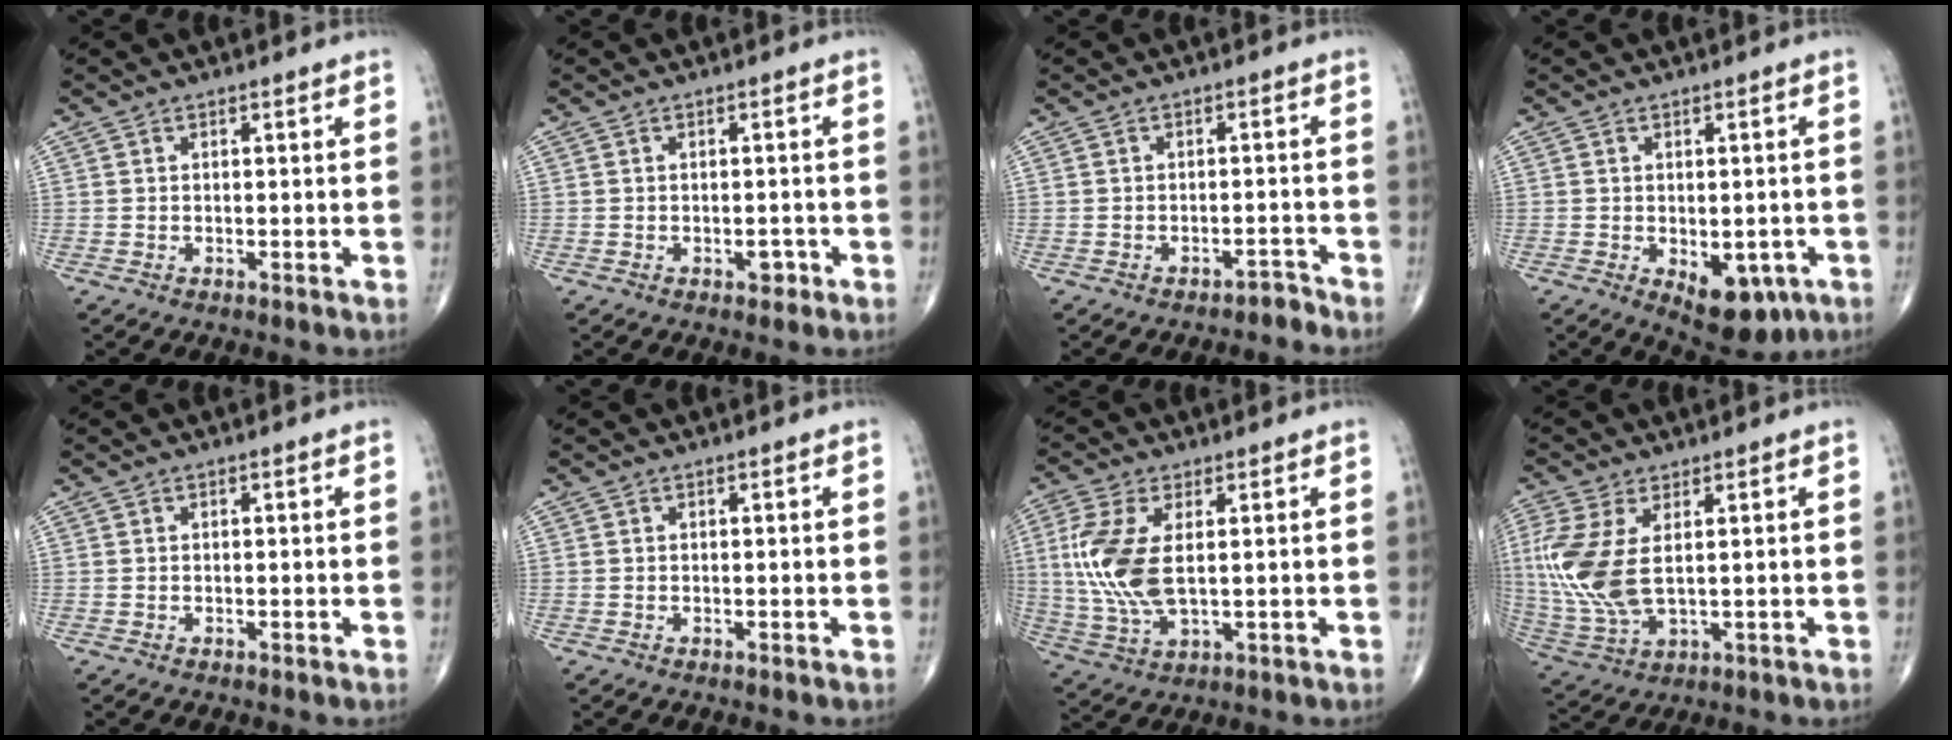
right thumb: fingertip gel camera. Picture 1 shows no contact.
{"total": 1.9, "force": [-0.9, 1.2, 1.3], "torque": [-0.009, 0.003, -0.011]}
{"total": 2.0, "force": [-1.8, 0.8, 0.0], "torque": [0.005, 0.019, -0.023]}
{"total": 9.7, "force": [-3.6, 5.4, 7.2], "torque": [-0.073, 0.002, -0.036]}
{"total": 0.0}
{"total": 0.0}
{"total": 12.1, "force": [1.5, 5.8, 10.6], "torque": [-0.250, -0.010, 0.037]}
{"total": 12.7, "force": [1.9, 6.3, 10.9], "torque": [-0.271, -0.012, 0.052]}